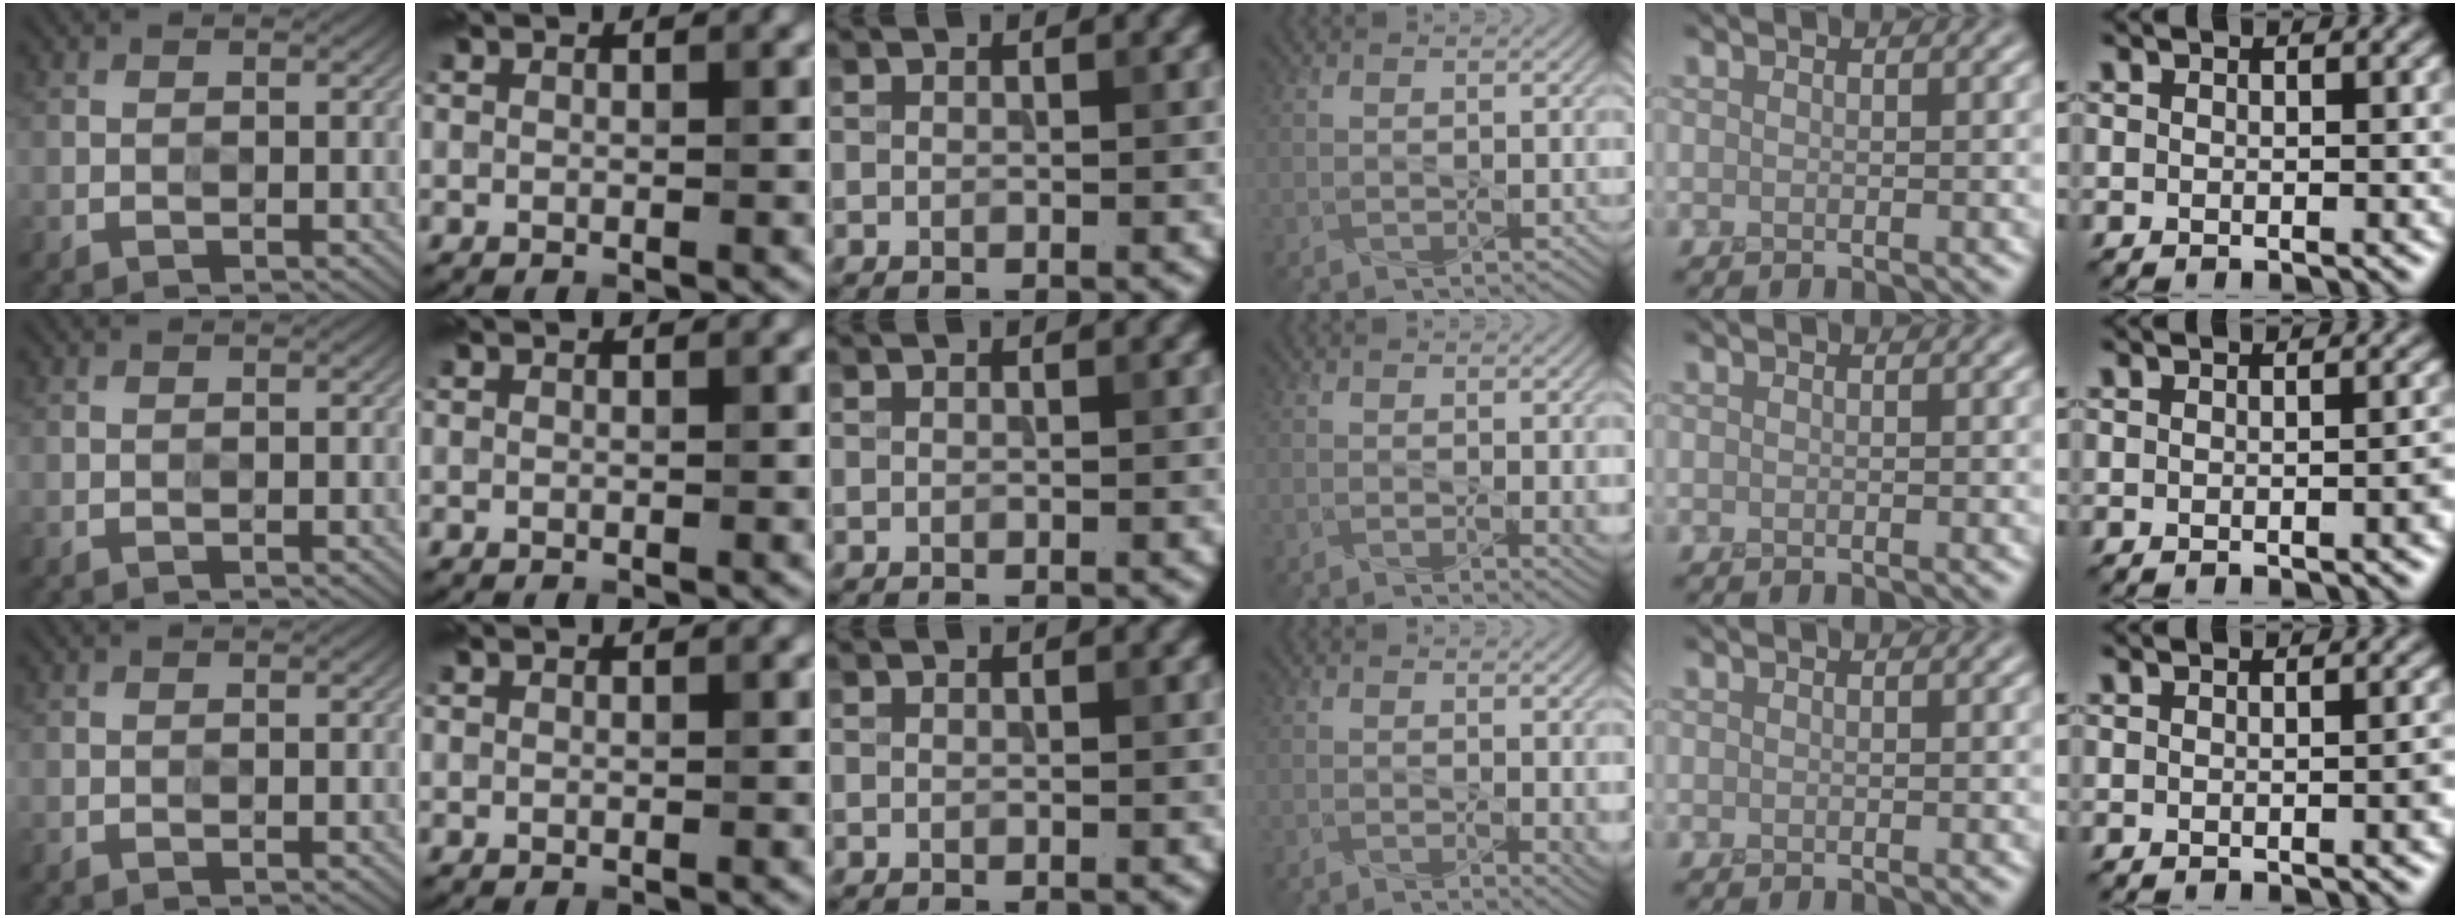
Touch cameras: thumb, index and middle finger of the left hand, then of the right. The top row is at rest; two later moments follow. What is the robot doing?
{"motion": "squeeze", "object": "stress ball aka squeeze ball"}